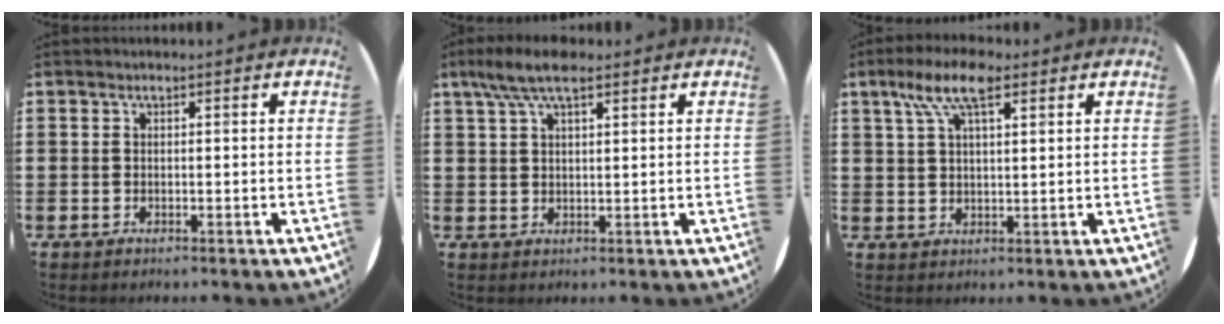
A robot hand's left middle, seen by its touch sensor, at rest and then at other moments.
{"total": 5.5, "force": [3.7, 1.8, 3.7], "torque": [-0.080, 0.006, 0.067]}
{"total": 7.3, "force": [4.2, 2.6, 5.4], "torque": [-0.110, 0.010, 0.071]}